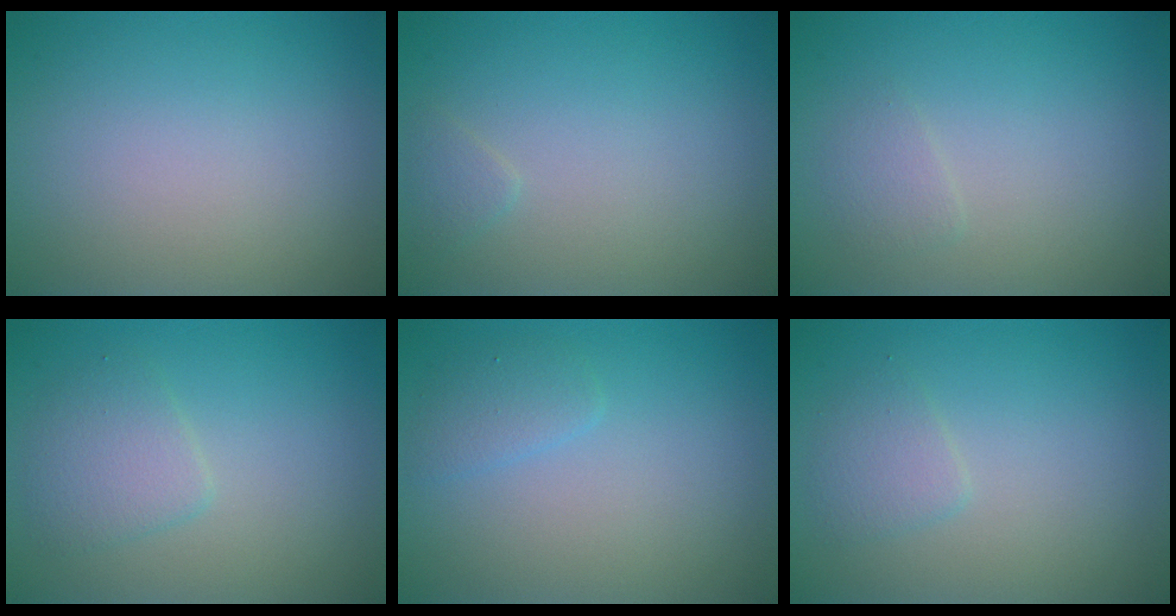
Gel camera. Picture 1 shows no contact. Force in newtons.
{"total": 0.8, "press": 0.8, "slide": 0.0}
{"total": 1.0, "press": 1.0, "slide": 0.0}
{"total": 2.4, "press": 2.4, "slide": 0.1}
{"total": 1.4, "press": 1.4, "slide": 0.1}
{"total": 1.6, "press": 1.6, "slide": 0.1}